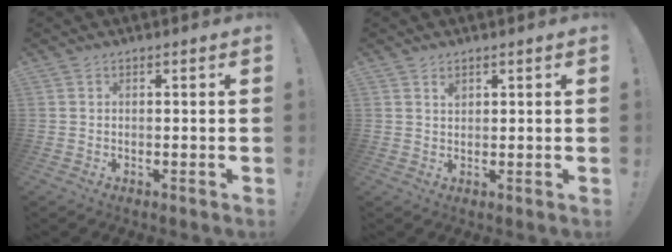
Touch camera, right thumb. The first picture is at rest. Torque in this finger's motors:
{"motor_torque": [0.24, 0.49, 0.07, -0.14, 0.00]}